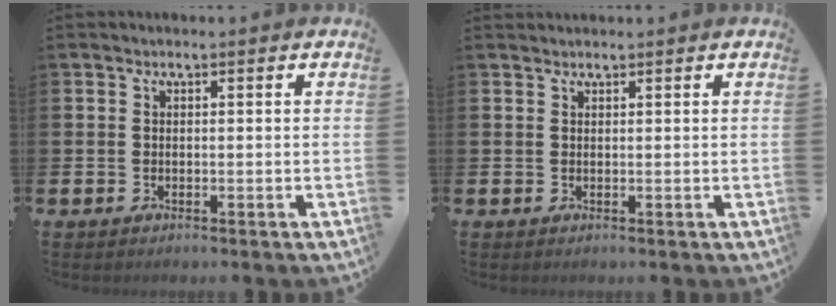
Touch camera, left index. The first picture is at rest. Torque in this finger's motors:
{"motor_torque": [-0.02, -0.08, -0.07, -0.01]}